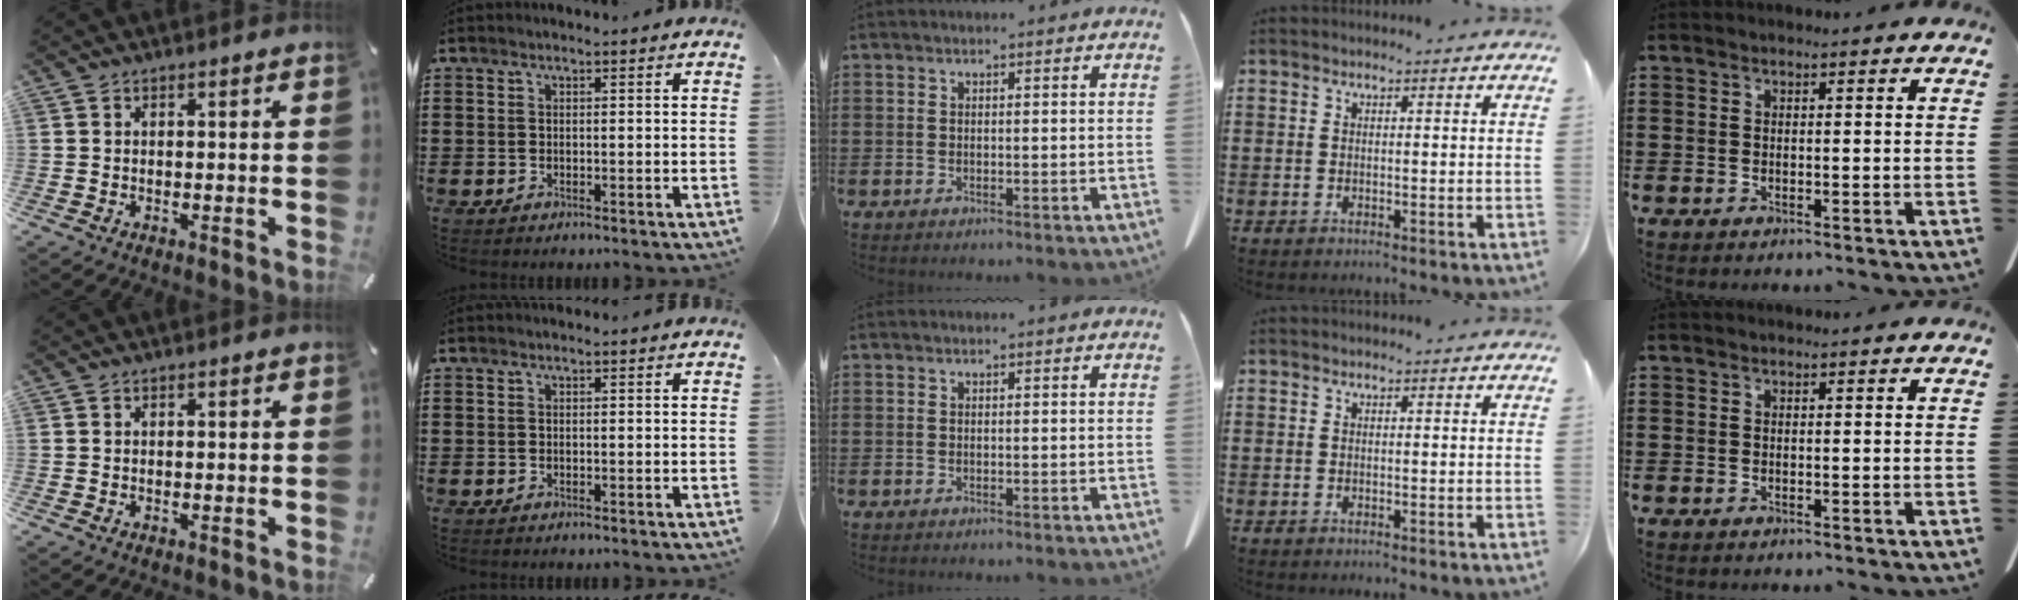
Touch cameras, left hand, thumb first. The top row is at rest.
{}